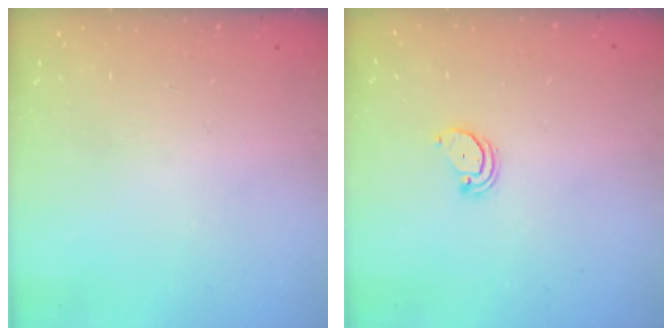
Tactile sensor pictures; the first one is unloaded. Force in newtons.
{"total": 2.1, "press": 2.1, "slide": 0.2}